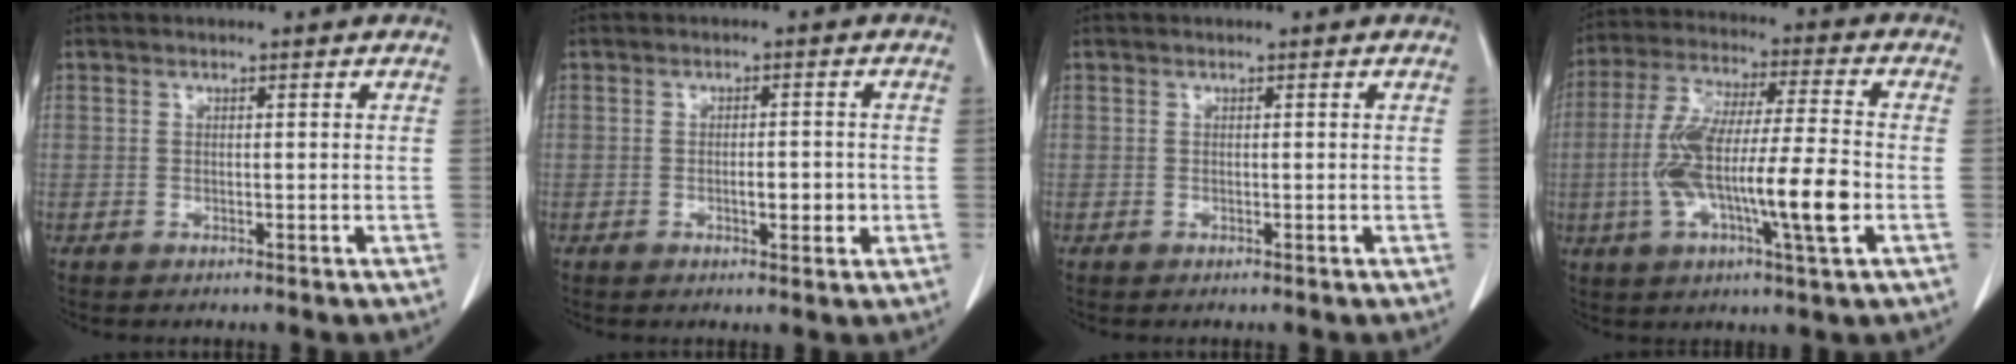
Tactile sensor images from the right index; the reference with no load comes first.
{"total": 3.1, "force": [-0.8, 1.0, 2.8], "torque": [-0.045, 0.001, -0.007]}
{"total": 0.0}
{"total": 15.5, "force": [-3.4, 1.4, 15.0], "torque": [-0.289, -0.001, -0.061]}